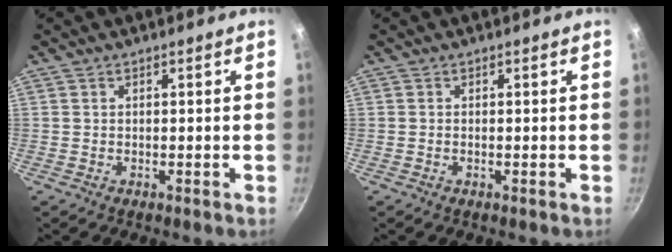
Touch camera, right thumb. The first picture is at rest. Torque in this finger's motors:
{"motor_torque": [-0.36, 0.01, -0.34, -0.19, -0.02]}